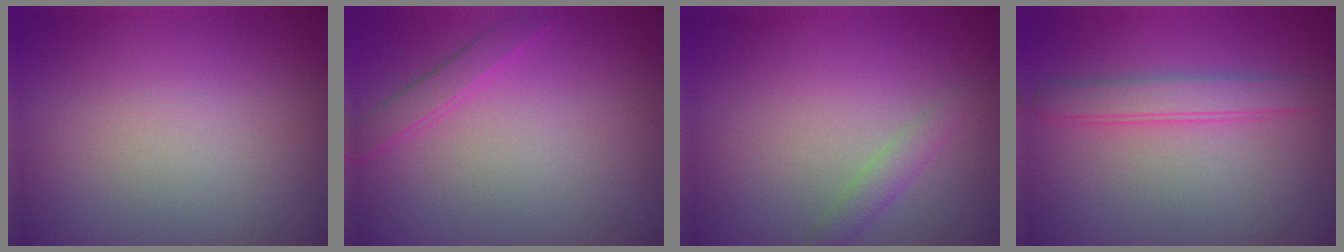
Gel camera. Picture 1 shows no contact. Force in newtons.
{"total": 1.4, "press": 1.4, "slide": 0.1}
{"total": 1.4, "press": 1.4, "slide": 0.0}
{"total": 2.5, "press": 2.5, "slide": 0.1}